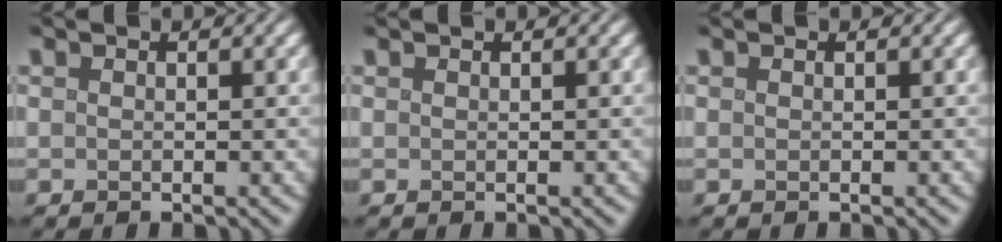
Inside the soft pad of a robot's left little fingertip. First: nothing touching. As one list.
[{"total": 0.0}, {"total": 0.0}]